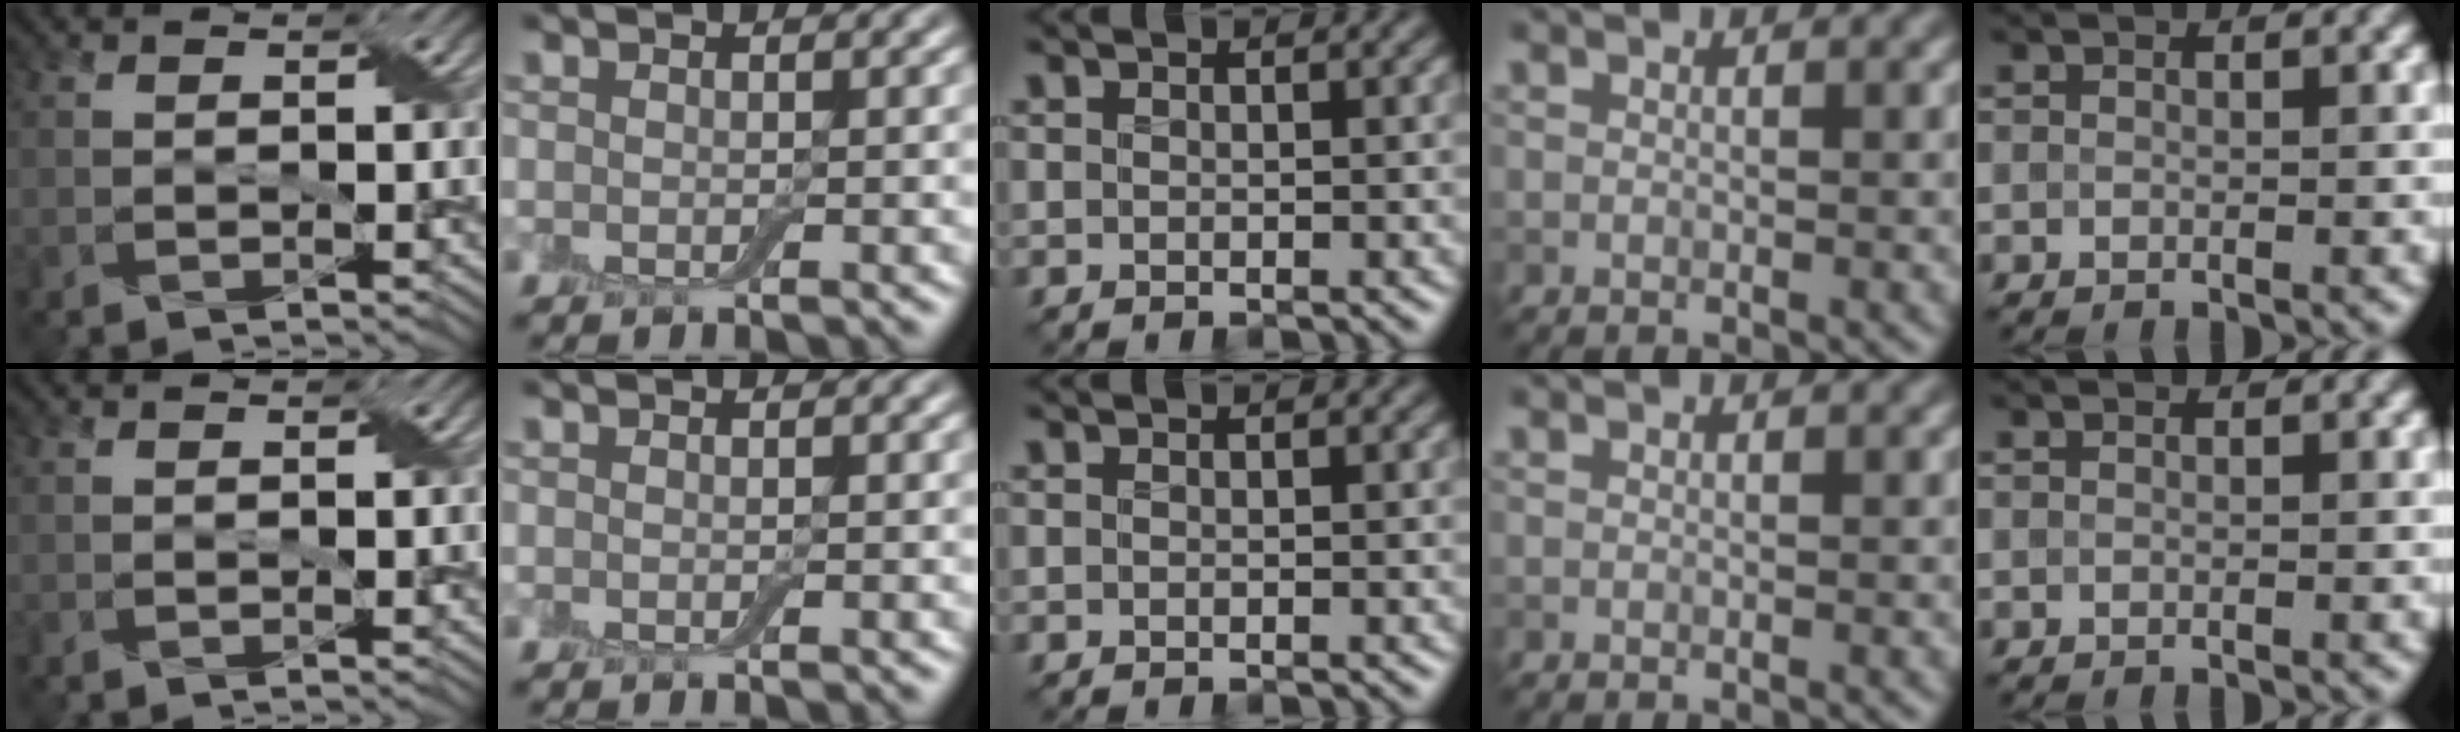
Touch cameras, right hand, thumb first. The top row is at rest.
{}